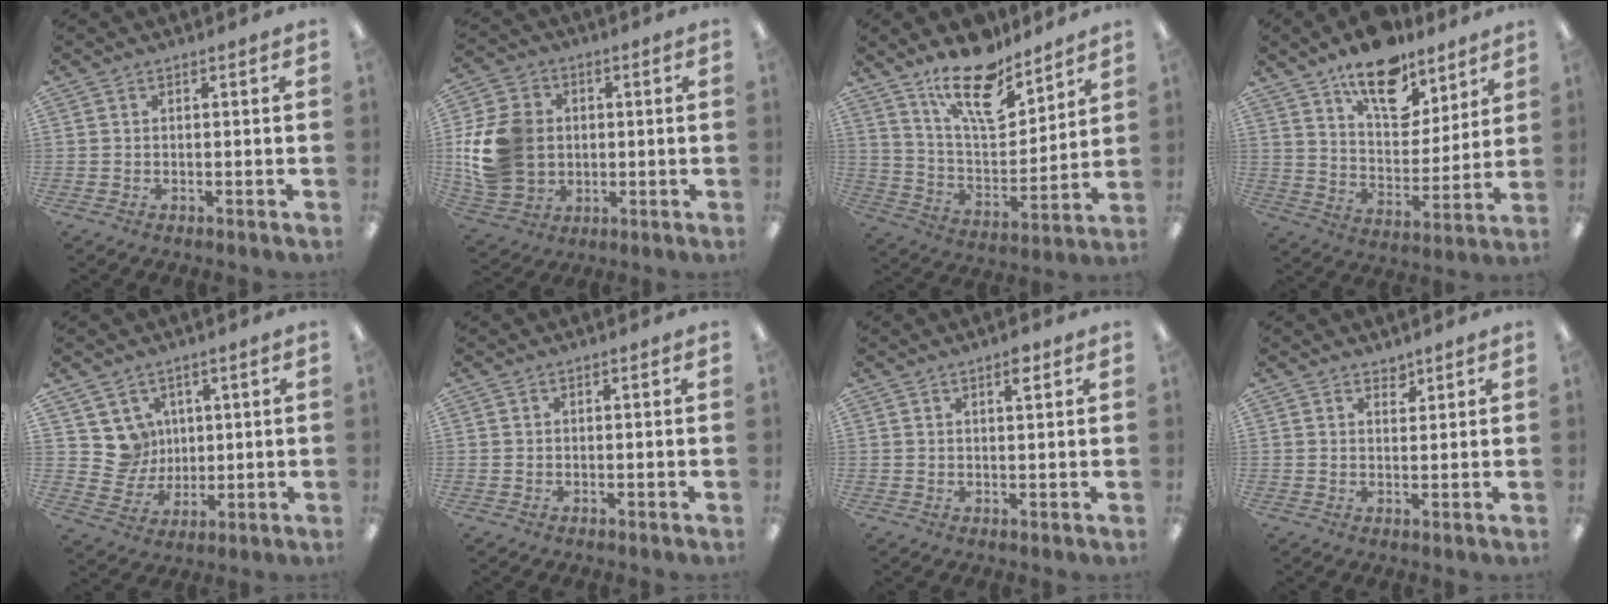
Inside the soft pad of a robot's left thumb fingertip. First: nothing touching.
{"total": 14.9, "force": [0.6, 12.4, 8.2], "torque": [-0.176, 0.011, 0.018]}
{"total": 17.8, "force": [12.9, 7.0, 10.1], "torque": [-0.163, -0.079, 0.221]}
{"total": 15.9, "force": [11.6, 7.9, 7.5], "torque": [-0.110, -0.070, 0.206]}
{"total": 7.7, "force": [3.2, 7.0, 0.4], "torque": [-0.012, -0.016, 0.066]}
{"total": 0.0}
{"total": 3.0, "force": [2.0, 0.8, 2.1], "torque": [-0.029, -0.004, 0.031]}
{"total": 2.2, "force": [2.0, 0.8, 0.3], "torque": [0.010, -0.015, 0.034]}